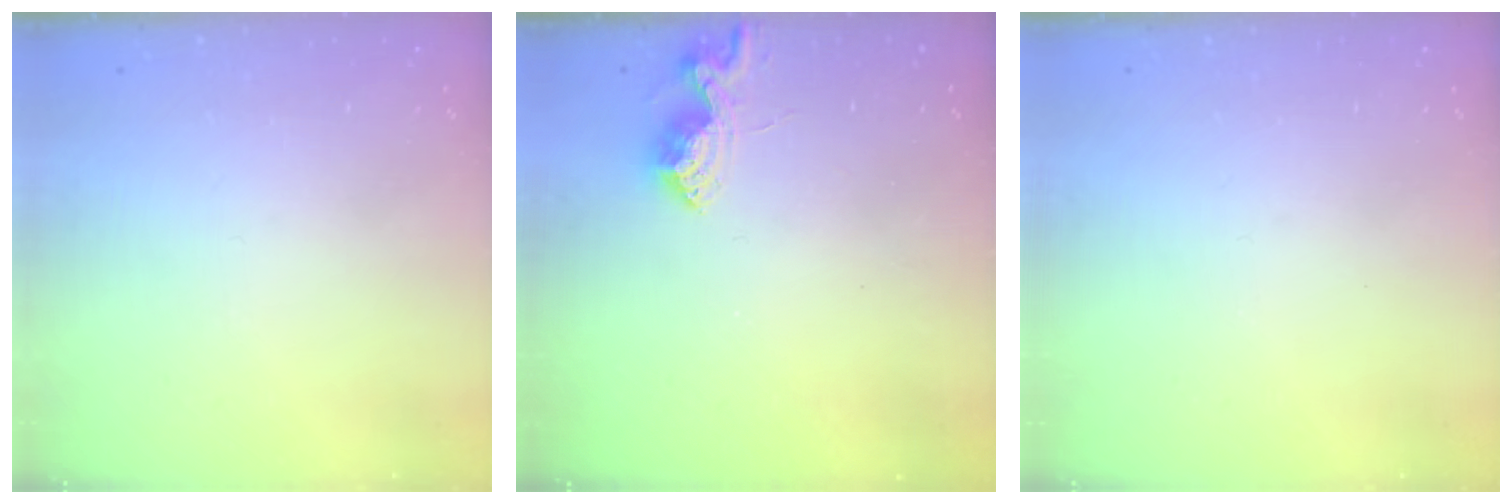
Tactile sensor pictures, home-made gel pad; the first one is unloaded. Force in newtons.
{"total": 8.2, "press": 8.2, "slide": 0.4}
{"total": 0.0}